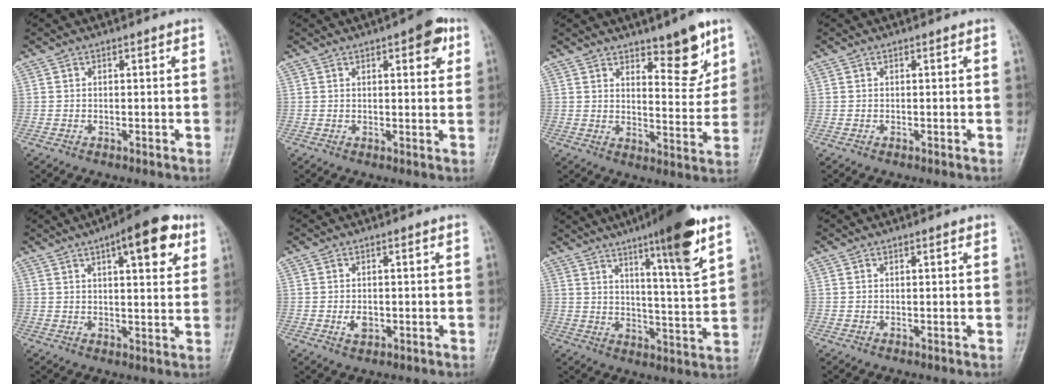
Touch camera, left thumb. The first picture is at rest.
{"total": 6.1, "force": [2.9, 2.3, 4.8], "torque": [-0.042, -0.006, 0.029]}
{"total": 9.6, "force": [6.1, 3.3, 6.6], "torque": [-0.067, -0.047, 0.092]}
{"total": 0.0}
{"total": 11.8, "force": [5.7, 4.1, 9.5], "torque": [-0.104, -0.012, 0.071]}
{"total": 2.5, "force": [-0.5, 1.7, 1.8], "torque": [-0.028, -0.002, -0.007]}
{"total": 15.7, "force": [9.2, 1.7, 12.6], "torque": [-0.182, -0.052, 0.141]}
{"total": 0.9, "force": [0.5, 0.3, 0.7], "torque": [-0.010, 0.000, 0.005]}